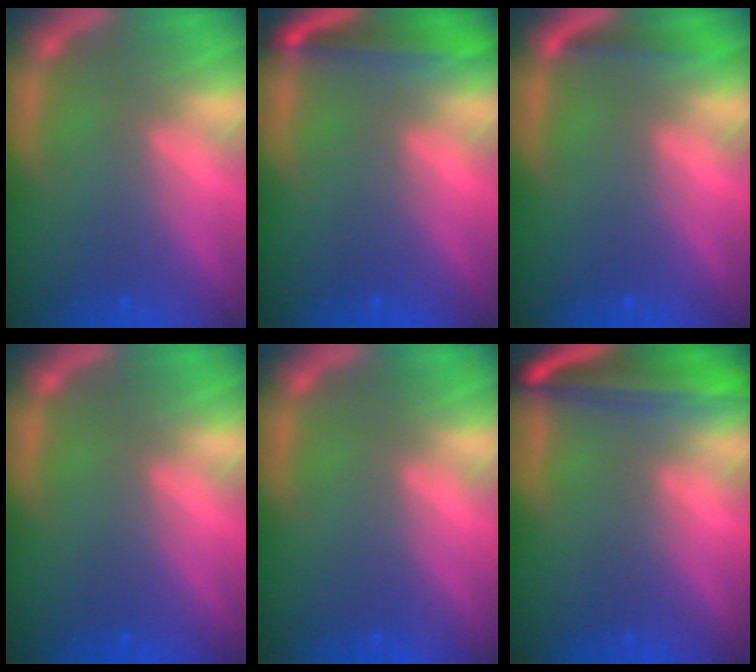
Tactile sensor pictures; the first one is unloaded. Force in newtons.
{"total": 4.4}
{"total": 1.4}
{"total": 0.0}
{"total": 0.0}
{"total": 7.5}